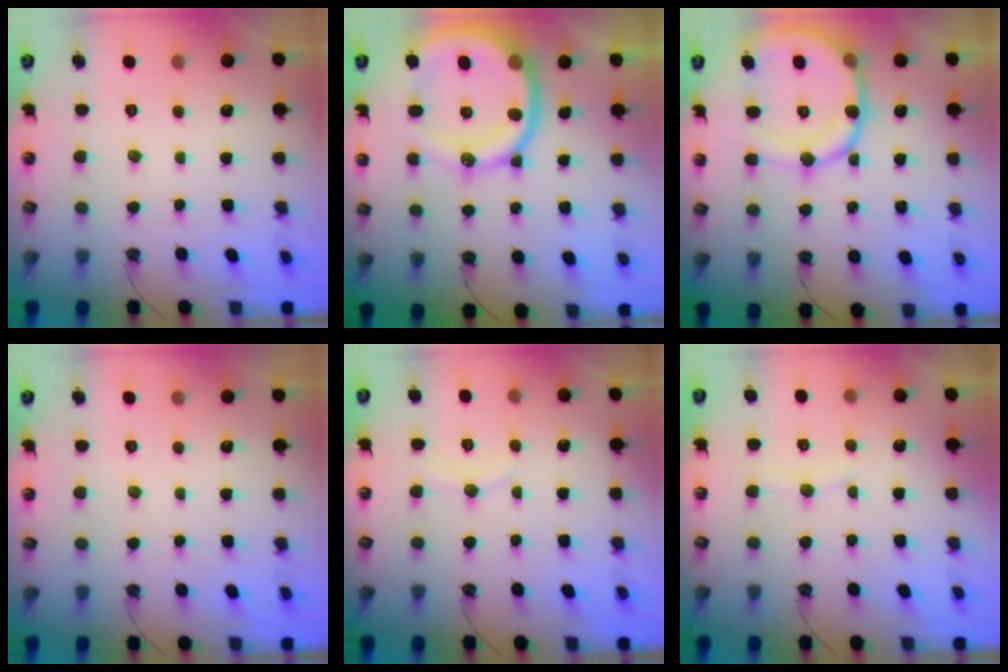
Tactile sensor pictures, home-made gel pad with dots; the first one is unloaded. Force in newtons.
{"total": 19.4, "press": 19.3, "slide": 2.4}
{"total": 15.7, "press": 15.4, "slide": 3.1}
{"total": 0.0}
{"total": 4.5, "press": 4.5, "slide": 0.6}
{"total": 4.4, "press": 4.4, "slide": 0.5}